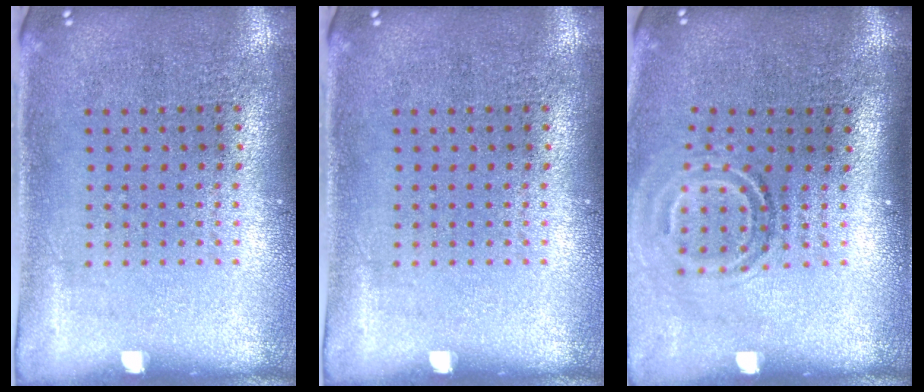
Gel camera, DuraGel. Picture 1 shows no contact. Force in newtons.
{"total": 0.0}
{"total": 1.8, "press": 1.1, "slide": 1.4}